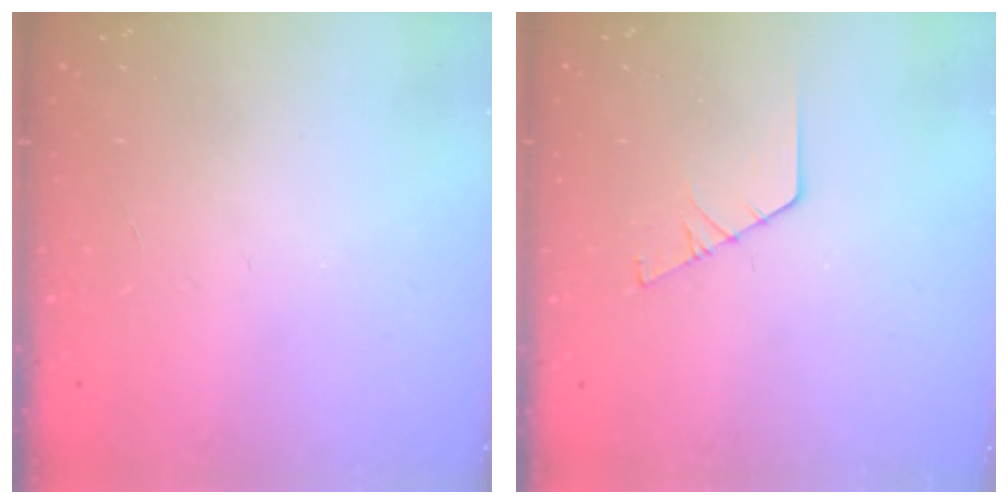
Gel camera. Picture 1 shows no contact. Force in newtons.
{"total": 2.2, "press": 2.2, "slide": 0.0}